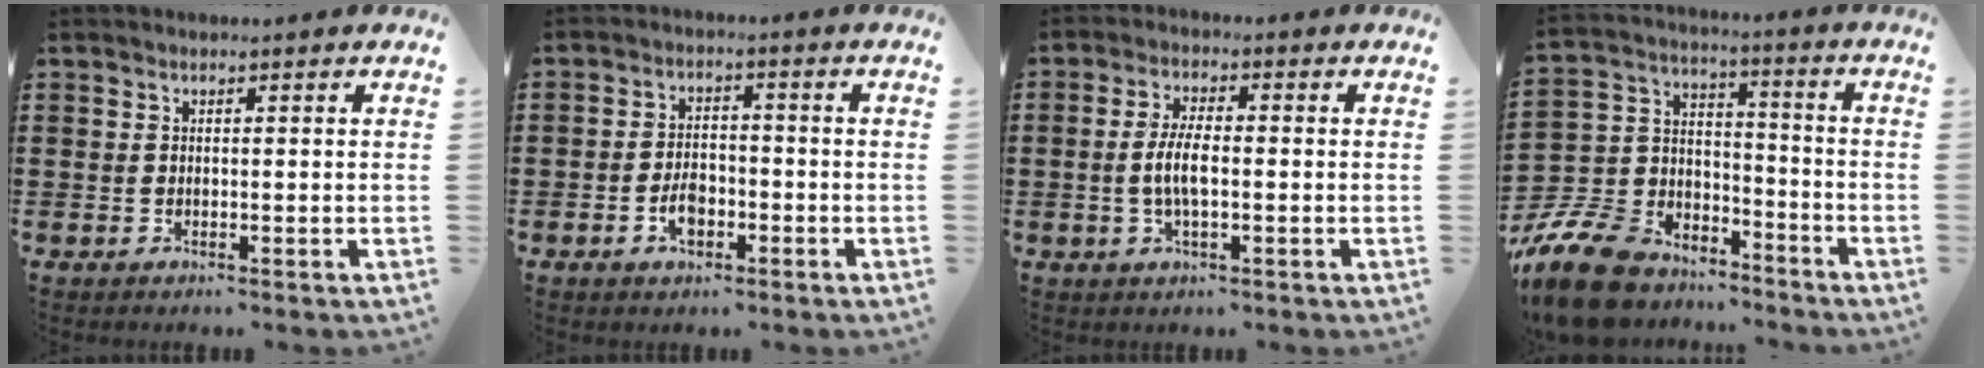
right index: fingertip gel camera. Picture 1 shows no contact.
{"total": 3.9, "force": [-1.6, 2.1, 2.9], "torque": [-0.059, -0.001, -0.030]}
{"total": 5.1, "force": [-0.6, 1.5, 4.8], "torque": [-0.107, -0.005, -0.018]}
{"total": 11.8, "force": [-9.9, 5.1, 3.8], "torque": [-0.119, 0.027, -0.200]}